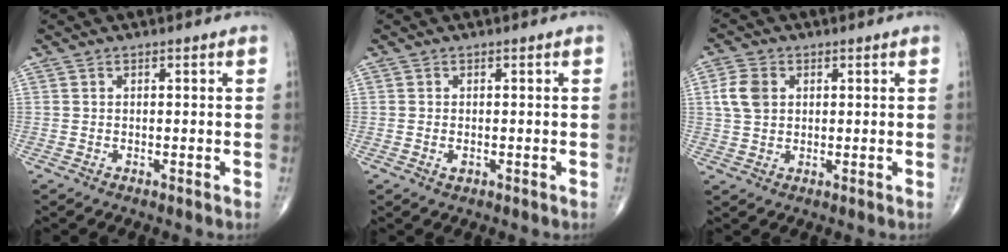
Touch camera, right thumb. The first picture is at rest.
{"total": 1.1, "force": [-0.3, 0.6, 0.8], "torque": [-0.013, -0.002, -0.005]}
{"total": 5.5, "force": [1.3, 4.1, 3.5], "torque": [-0.069, 0.003, 0.022]}